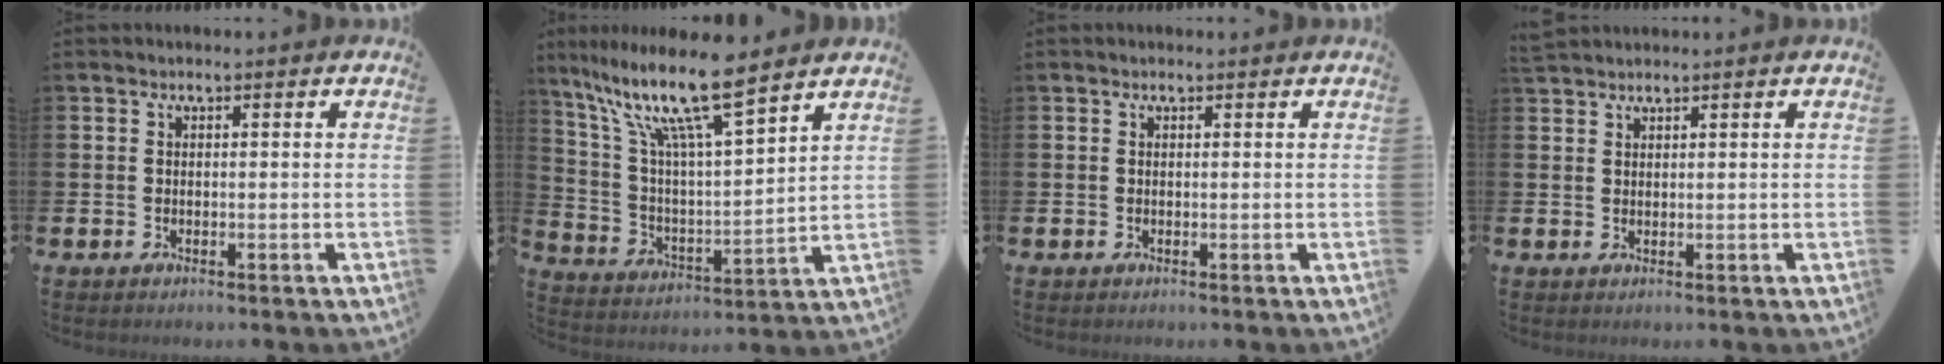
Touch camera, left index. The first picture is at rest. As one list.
[{"total": 13.0, "force": [10.1, 2.0, 7.9], "torque": [-0.172, -0.054, 0.172]}, {"total": 0.0}, {"total": 1.4, "force": [1.4, 0.3, 0.0], "torque": [0.004, -0.002, 0.024]}]